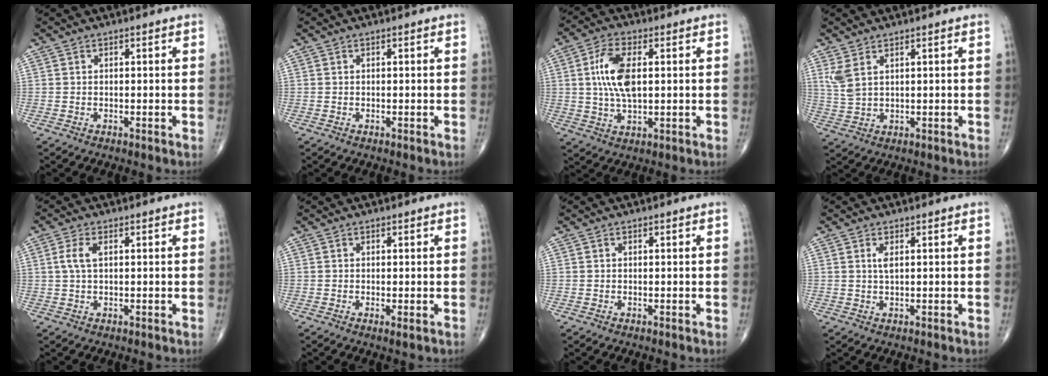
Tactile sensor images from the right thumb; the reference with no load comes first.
{"total": 0.0}
{"total": 9.6, "force": [1.4, 4.6, 8.3], "torque": [-0.165, 0.000, 0.026]}
{"total": 4.1, "force": [2.1, 1.7, 3.1], "torque": [-0.073, -0.004, 0.054]}
{"total": 3.2, "force": [0.7, 1.4, 2.8], "torque": [-0.071, 0.009, 0.015]}
{"total": 0.9, "force": [-0.2, 0.1, 0.9], "torque": [-0.018, -0.004, -0.004]}
{"total": 0.0}
{"total": 1.5, "force": [0.5, 0.4, 1.4], "torque": [-0.030, -0.001, 0.011]}